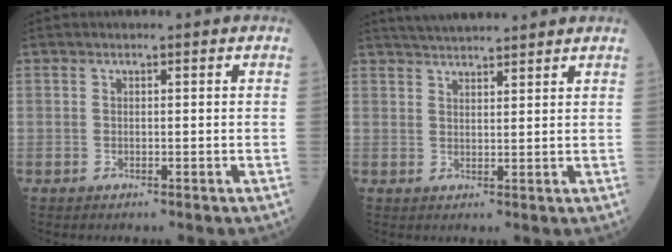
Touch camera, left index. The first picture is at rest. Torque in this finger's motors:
{"motor_torque": [0.14, -0.16, 0.09, 0.02]}